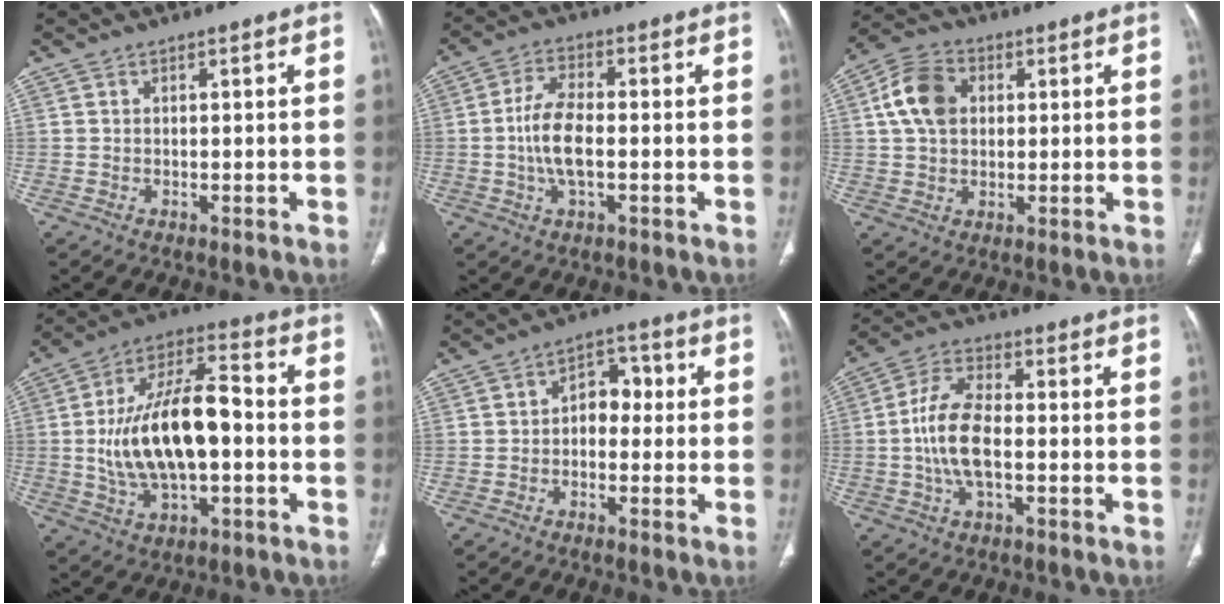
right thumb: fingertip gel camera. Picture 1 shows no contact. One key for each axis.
{"total": 8.0, "fx": -1.0, "fy": 3.4, "fz": 7.1, "tx": -0.148, "ty": 0.010, "tz": -0.023}
{"total": 9.5, "fx": 2.0, "fy": 7.0, "fz": 6.2, "tx": -0.107, "ty": 0.013, "tz": 0.031}
{"total": 19.8, "fx": -1.4, "fy": 9.6, "fz": 17.2, "tx": -0.310, "ty": 0.030, "tz": -0.022}
{"total": 6.0, "fx": -0.2, "fy": 4.3, "fz": 4.2, "tx": -0.030, "ty": 0.026, "tz": -0.015}
{"total": 10.4, "fx": -1.3, "fy": 4.8, "fz": 9.2, "tx": -0.189, "ty": 0.021, "tz": -0.029}